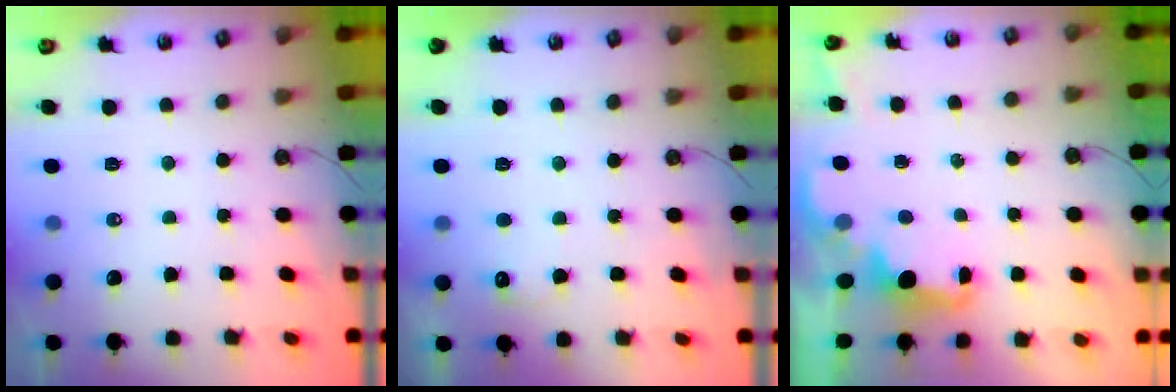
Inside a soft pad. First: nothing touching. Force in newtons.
{"total": 5.9, "press": 5.9, "slide": 0.4}
{"total": 2.1, "press": 1.9, "slide": 0.8}